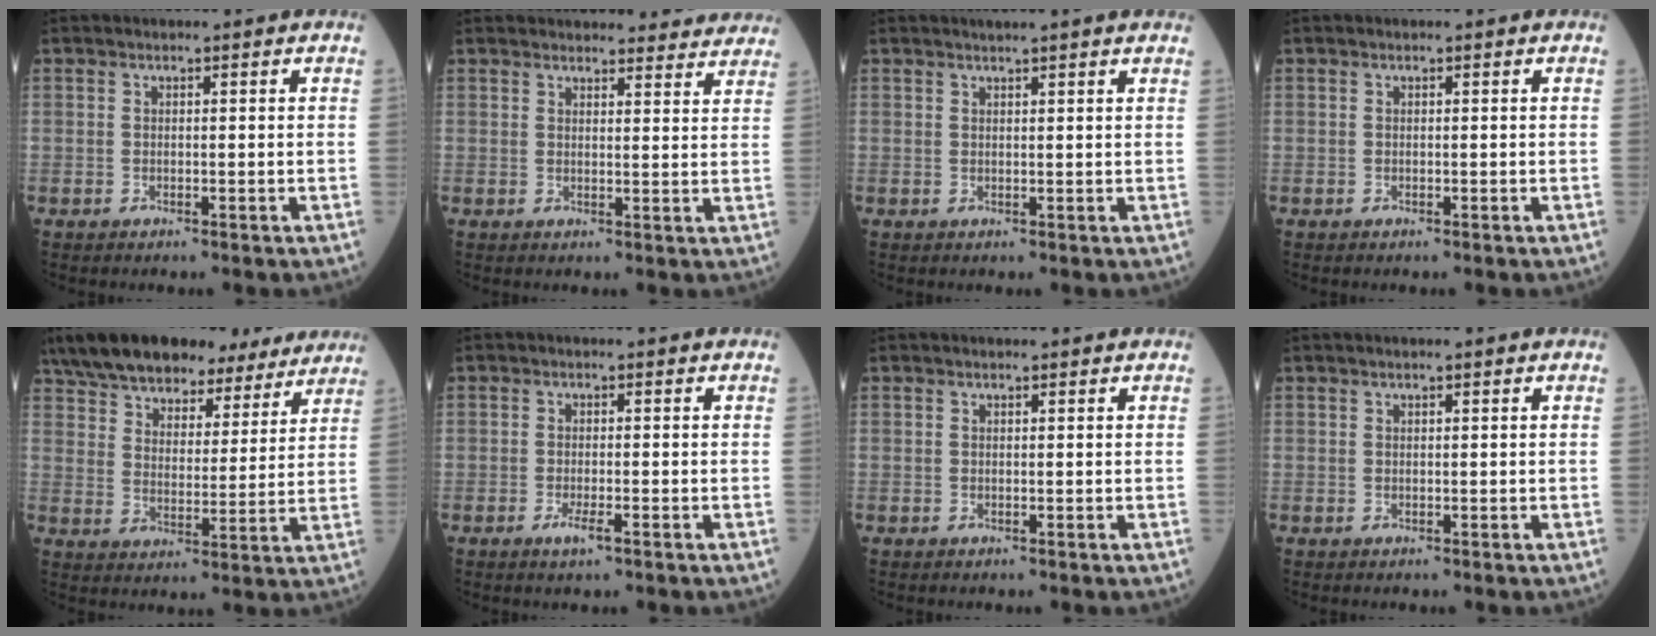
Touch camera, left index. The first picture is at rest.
{"total": 15.2, "force": [14.5, 3.5, 2.8], "torque": [0.000, 0.007, 0.154]}
{"total": 5.2, "force": [4.6, -0.1, 2.4], "torque": [-0.034, 0.022, 0.053]}
{"total": 0.0}
{"total": 22.9, "force": [19.3, 8.5, 8.8], "torque": [-0.155, 0.039, 0.272]}
{"total": 1.7, "force": [-0.9, 0.2, 1.5], "torque": [-0.027, -0.004, -0.015]}
{"total": 1.4, "force": [1.3, 0.2, 0.3], "torque": [-0.010, 0.007, 0.016]}
{"total": 1.3, "force": [1.2, 0.1, 0.6], "torque": [-0.008, 0.015, 0.019]}